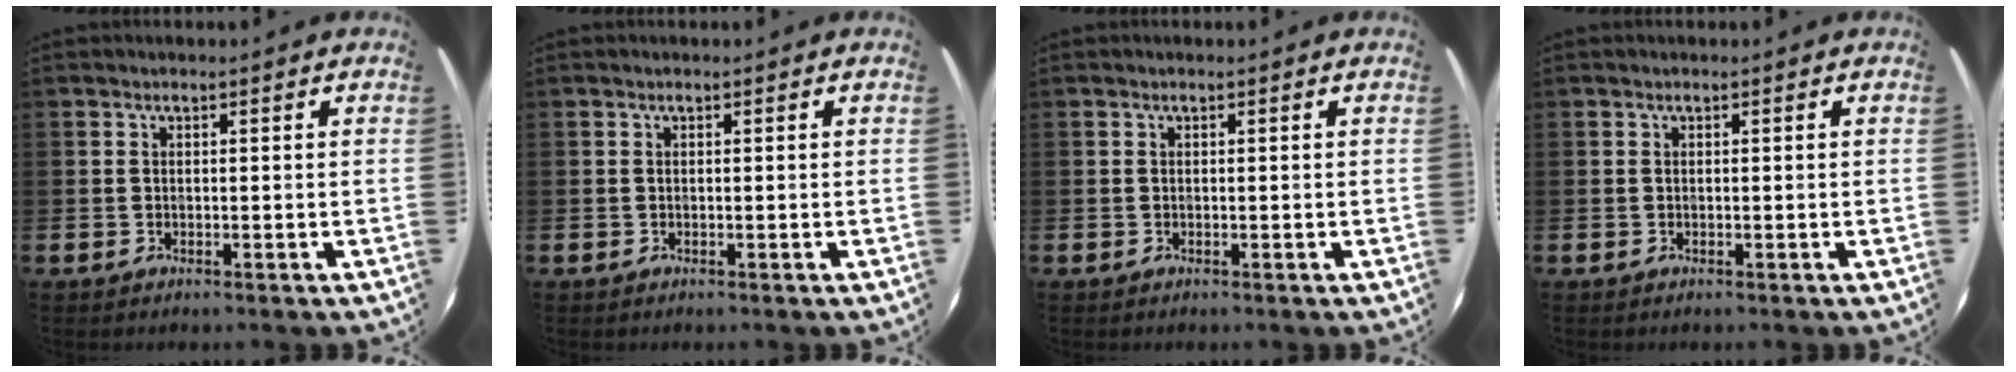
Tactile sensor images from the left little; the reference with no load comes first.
{"total": 0.0}
{"total": 0.0}
{"total": 0.0}